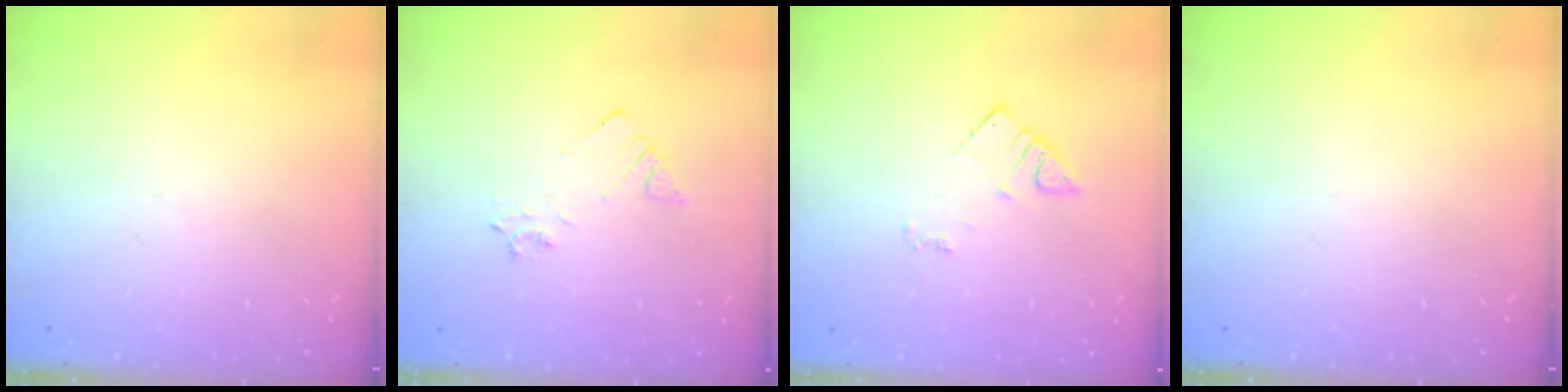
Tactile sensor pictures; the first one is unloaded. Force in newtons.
{"total": 2.5, "press": 2.4, "slide": 0.4}
{"total": 3.8, "press": 3.7, "slide": 0.5}
{"total": 0.0}